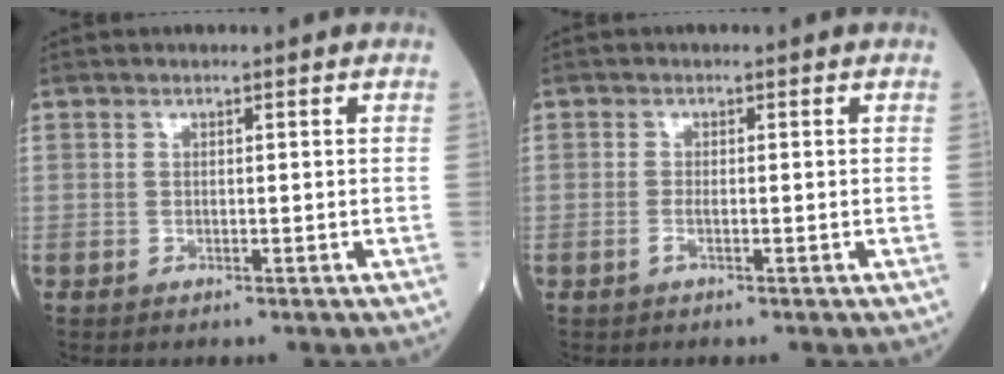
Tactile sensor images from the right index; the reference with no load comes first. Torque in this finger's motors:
{"motor_torque": [-0.20, -0.07, -0.03, -0.01]}